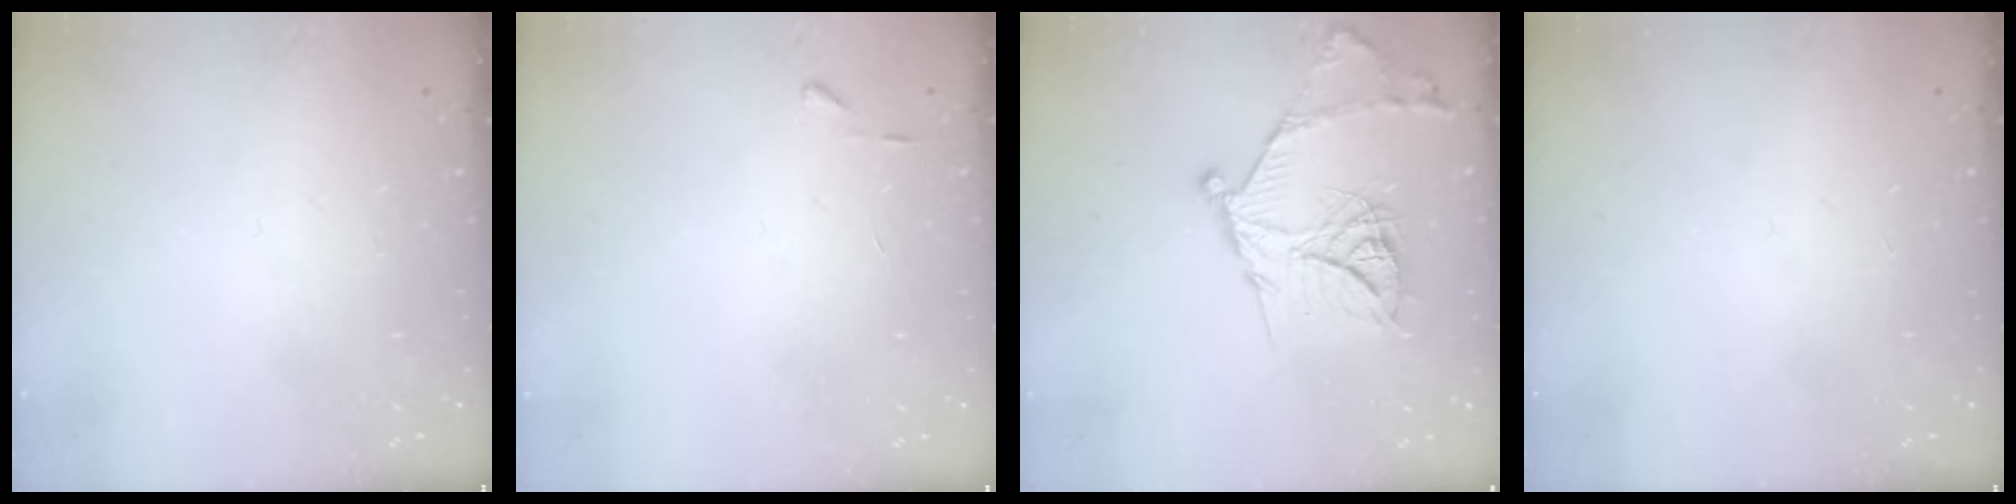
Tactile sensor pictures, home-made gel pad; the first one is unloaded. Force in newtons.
{"total": 2.7, "press": 2.7, "slide": 0.3}
{"total": 18.4, "press": 18.4, "slide": 1.3}
{"total": 0.0}